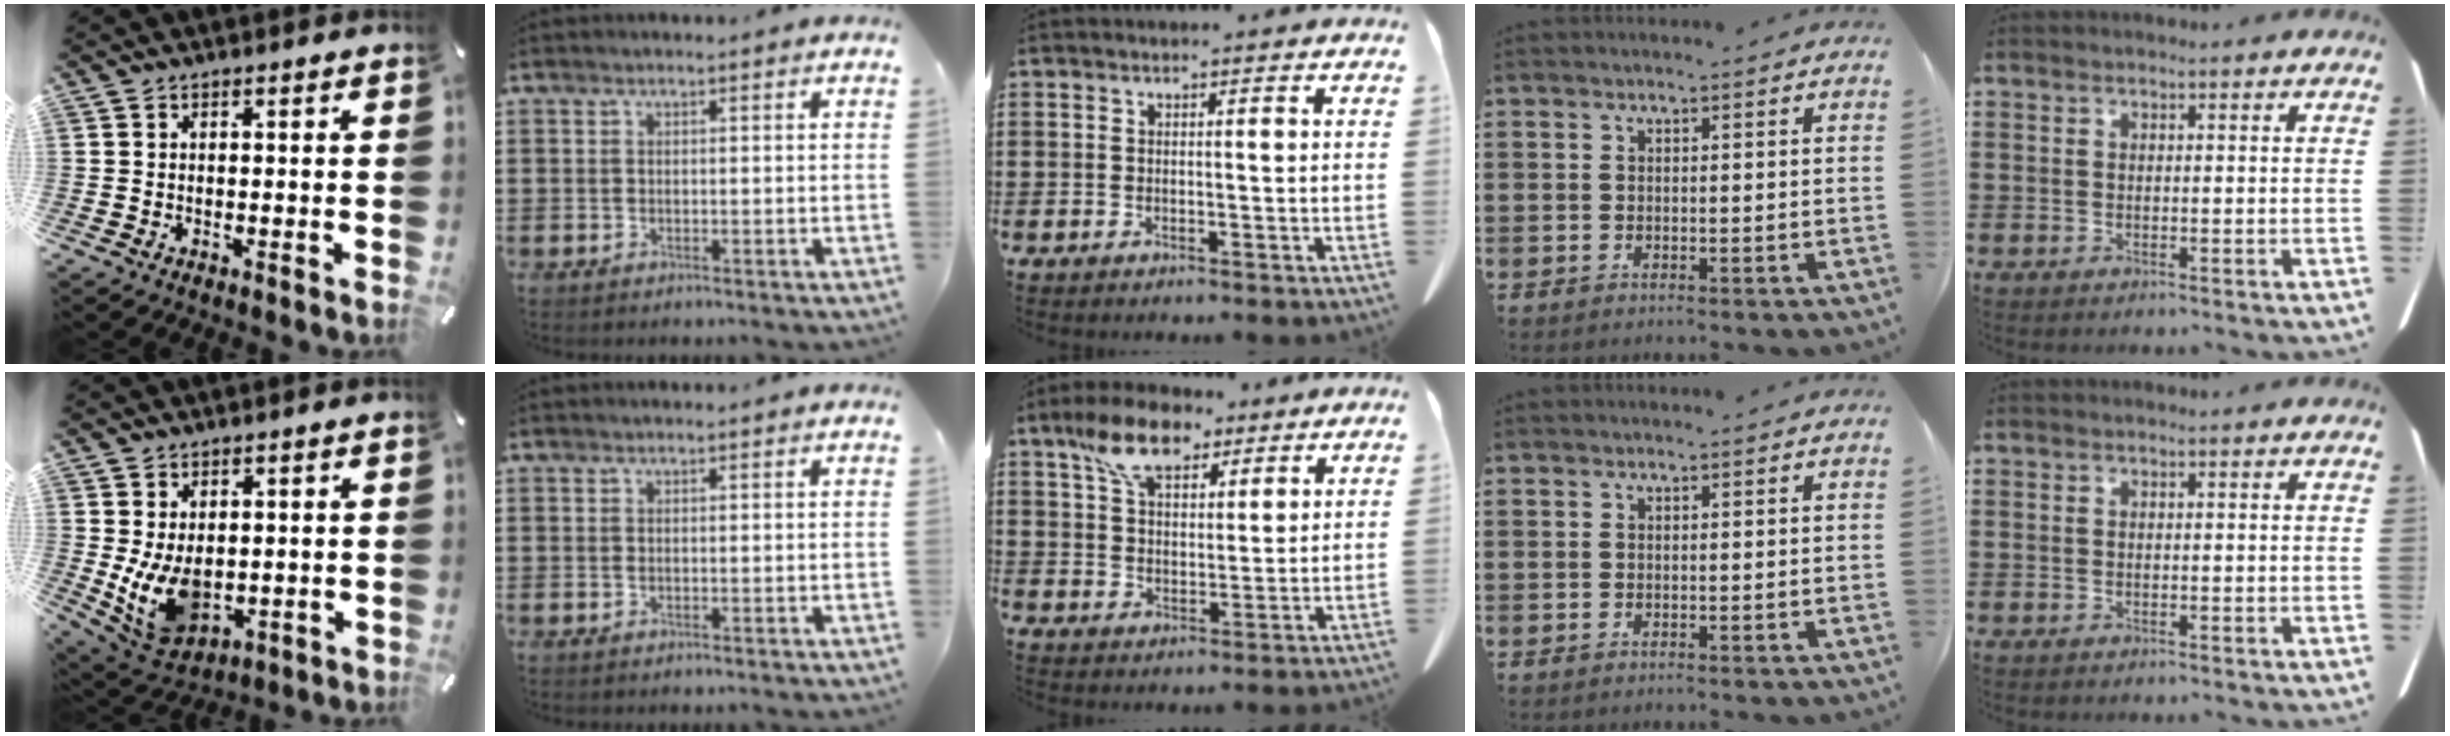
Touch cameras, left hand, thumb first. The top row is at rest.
{"thumb": {"total": 9.9, "force": [0.1, 7.2, 6.8], "torque": [-0.129, -0.011, 0.008]}, "middle": {"total": 9.4, "force": [6.4, 4.6, 5.2], "torque": [-0.114, 0.002, 0.118]}}